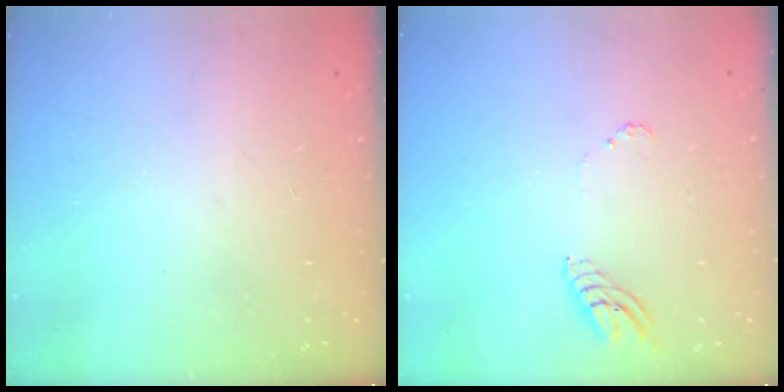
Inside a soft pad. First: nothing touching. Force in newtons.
{"total": 5.9, "press": 5.9, "slide": 0.4}